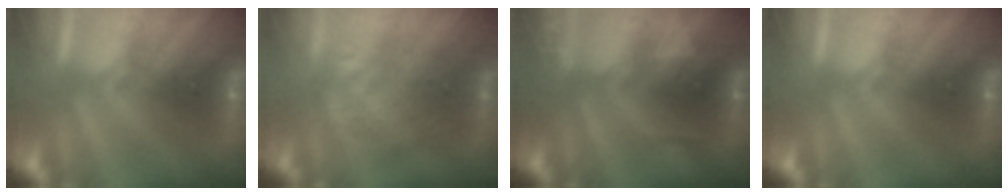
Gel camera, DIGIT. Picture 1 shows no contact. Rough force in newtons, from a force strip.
{"total": 2.2}
{"total": 2.4}
{"total": 0.0}